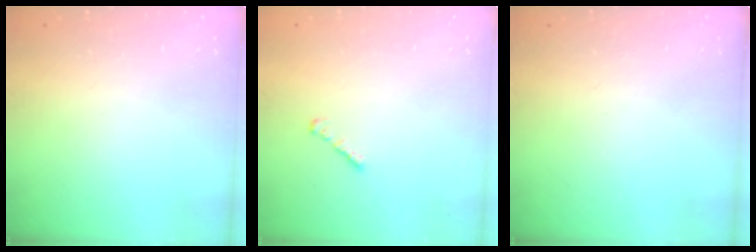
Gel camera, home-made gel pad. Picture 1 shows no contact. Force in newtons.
{"total": 1.6, "press": 1.5, "slide": 0.5}
{"total": 0.0}